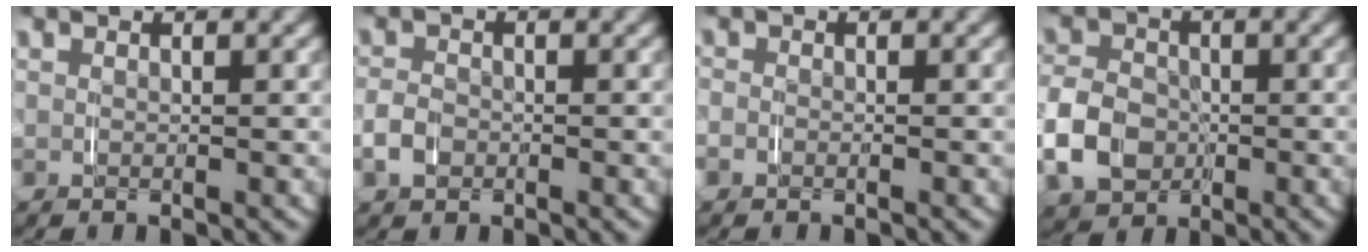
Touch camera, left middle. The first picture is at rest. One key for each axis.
{"total": 1.8, "fx": -1.1, "fy": 1.3, "fz": 0.7, "tx": -0.025, "ty": -0.006, "tz": -0.019}
{"total": 1.5, "fx": -1.0, "fy": 1.1, "fz": 0.0, "tx": -0.013, "ty": -0.010, "tz": -0.019}
{"total": 5.2, "fx": -1.8, "fy": 4.2, "fz": 2.5, "tx": -0.056, "ty": -0.014, "tz": -0.029}